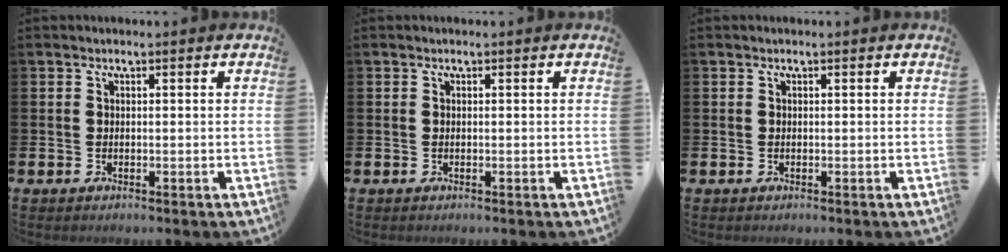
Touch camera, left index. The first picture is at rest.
{"total": 0.0}
{"total": 0.0}